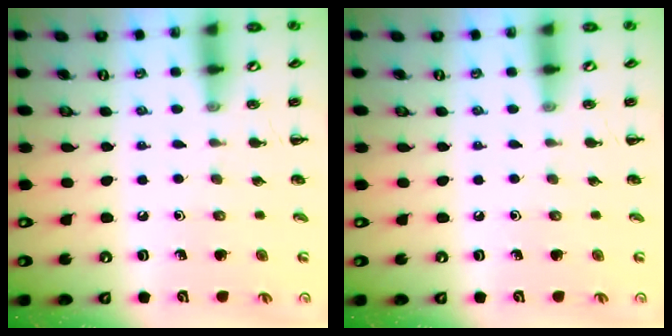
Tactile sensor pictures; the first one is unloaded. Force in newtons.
{"total": 0.0}